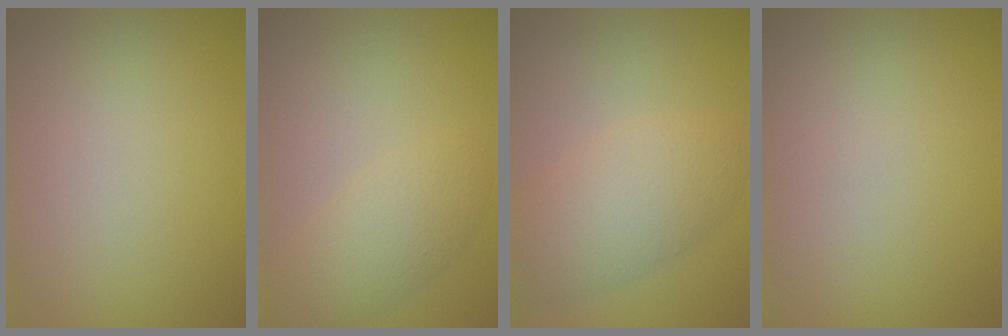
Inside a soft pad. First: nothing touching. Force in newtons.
{"total": 3.1, "press": 3.1, "slide": 0.1}
{"total": 4.5, "press": 4.5, "slide": 0.2}
{"total": 0.0}